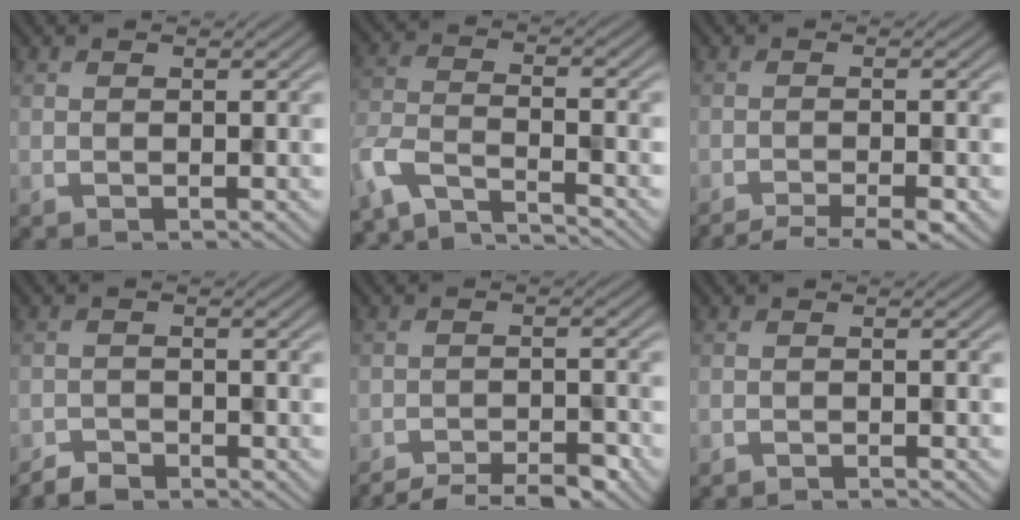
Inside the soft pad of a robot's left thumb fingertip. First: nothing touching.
{"total": 7.1, "force": [-6.1, 1.5, 3.3], "torque": [-0.074, -0.014, -0.126]}
{"total": 4.8, "force": [-3.9, 0.7, 2.8], "torque": [-0.042, -0.003, -0.063]}
{"total": 2.1, "force": [-2.0, 0.5, 0.5], "torque": [-0.005, 0.000, -0.041]}
{"total": 6.9, "force": [-6.1, 1.3, 2.8], "torque": [-0.043, 0.000, -0.090]}
{"total": 1.1, "force": [-1.0, -0.1, 0.4], "torque": [0.001, -0.001, -0.020]}